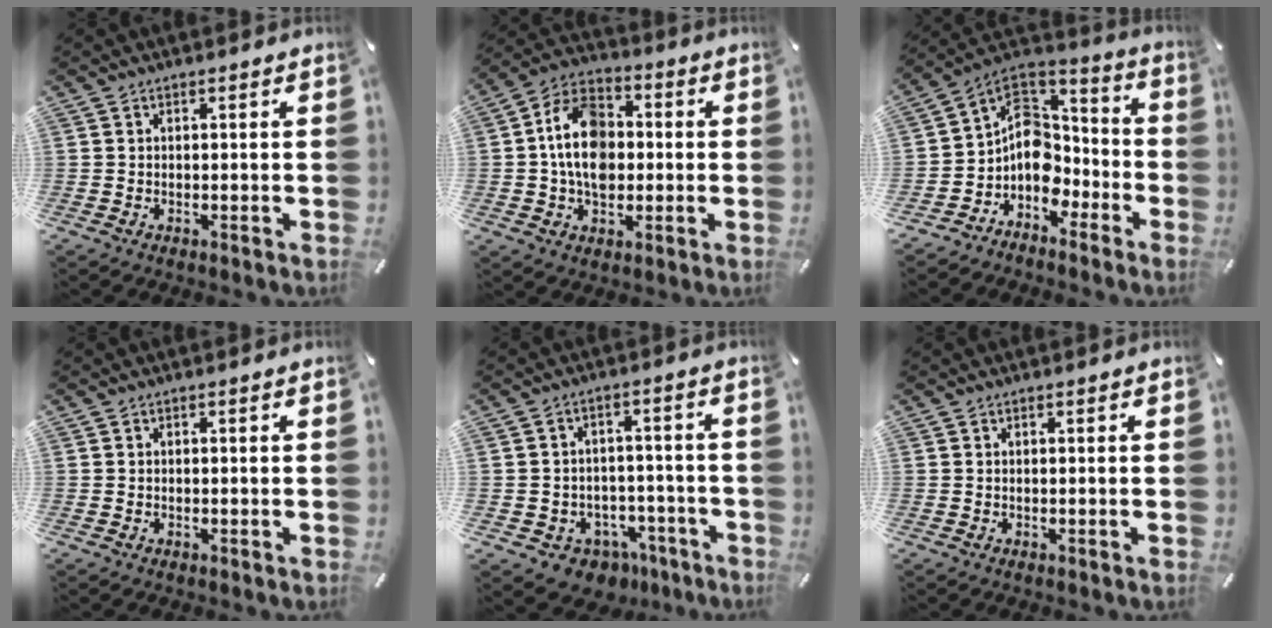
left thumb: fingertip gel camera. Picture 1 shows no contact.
{"total": 13.5, "force": [-0.3, 10.0, 9.1], "torque": [-0.185, 0.017, -0.006]}
{"total": 10.1, "force": [-3.0, 9.0, 3.4], "torque": [-0.066, 0.002, -0.047]}
{"total": 0.0}
{"total": 5.6, "force": [-2.2, 5.1, 0.7], "torque": [-0.023, 0.014, -0.034]}
{"total": 0.0}